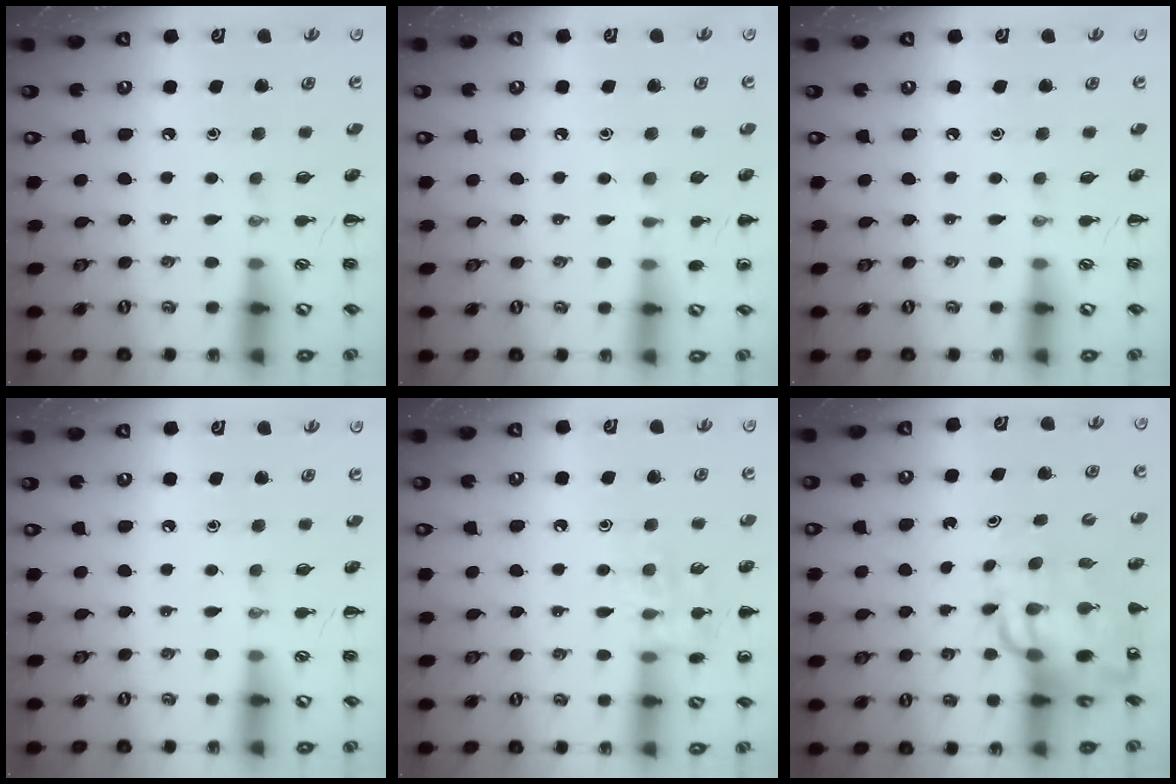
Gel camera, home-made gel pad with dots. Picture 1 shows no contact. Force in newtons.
{"total": 5.0, "press": 4.7, "slide": 1.5}
{"total": 0.0}
{"total": 0.0}
{"total": 10.2, "press": 10.1, "slide": 1.4}
{"total": 13.0, "press": 12.4, "slide": 3.8}